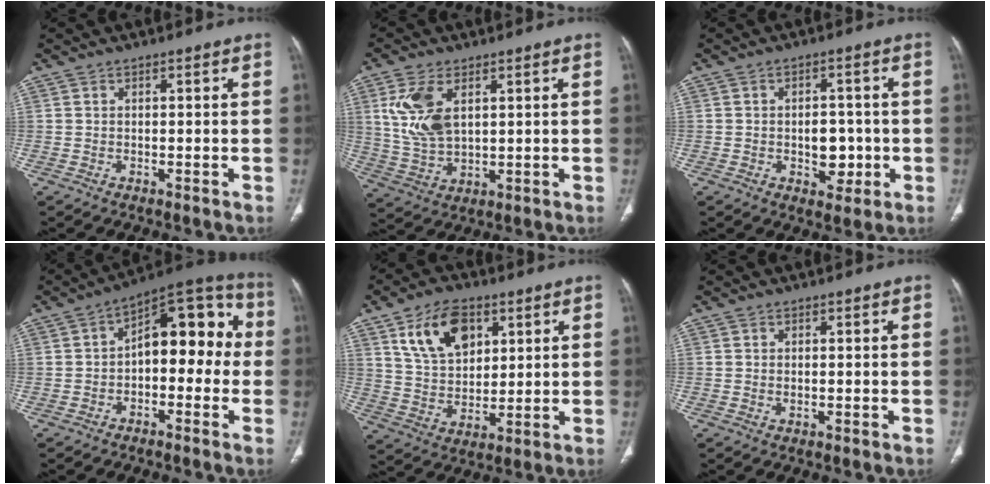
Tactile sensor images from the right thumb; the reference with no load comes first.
{"total": 10.2, "force": [3.4, 5.6, 7.8], "torque": [-0.164, -0.009, 0.076]}
{"total": 5.9, "force": [-1.3, 4.1, 4.1], "torque": [-0.027, 0.010, -0.012]}
{"total": 14.7, "force": [-0.1, 8.2, 12.1], "torque": [-0.119, 0.053, -0.016]}
{"total": 13.1, "force": [6.1, 8.2, 8.2], "torque": [-0.116, -0.022, 0.119]}
{"total": 0.5, "force": [0.1, 0.2, 0.5], "torque": [-0.015, -0.004, 0.003]}